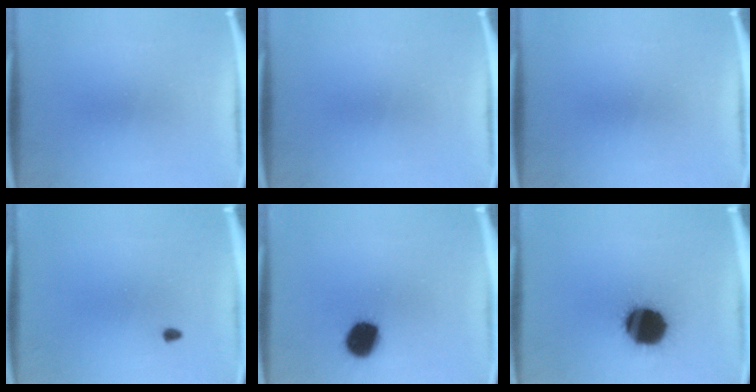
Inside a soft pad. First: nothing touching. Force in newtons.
{"total": 0.0}
{"total": 0.0}
{"total": 0.7}
{"total": 10.5}
{"total": 18.0}